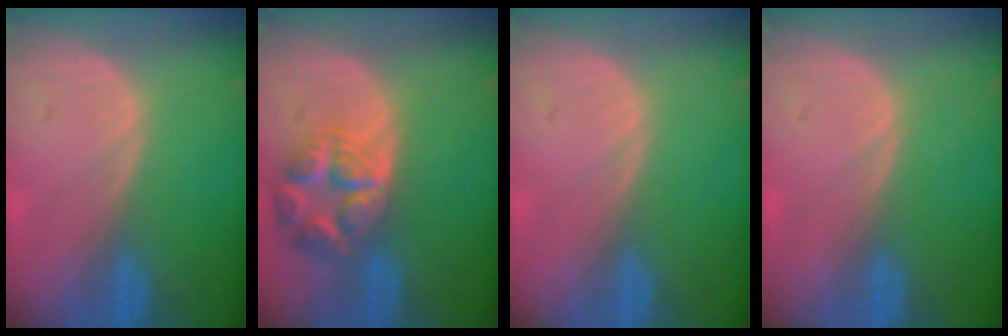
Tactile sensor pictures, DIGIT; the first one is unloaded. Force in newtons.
{"total": 7.8, "press": 7.0, "slide": 3.6}
{"total": 0.0}
{"total": 0.0}